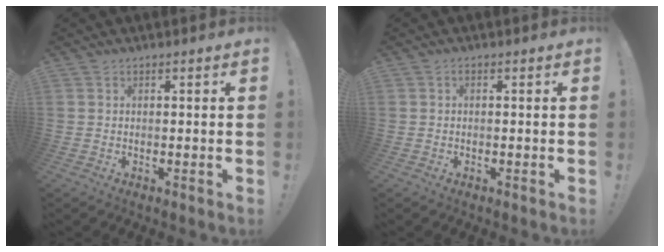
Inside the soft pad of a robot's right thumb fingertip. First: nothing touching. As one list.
[{"total": 0.7, "force": [-0.3, 0.1, 0.7], "torque": [-0.014, 0.002, -0.005]}]